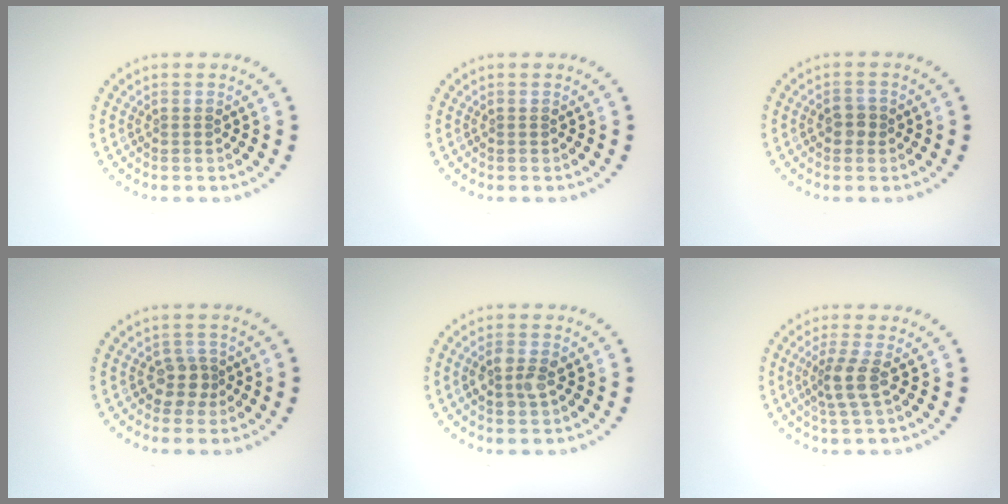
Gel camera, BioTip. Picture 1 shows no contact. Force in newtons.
{"total": 0.0}
{"total": 1.5, "press": 1.5, "slide": 0.3}
{"total": 2.2, "press": 1.8, "slide": 1.2}
{"total": 2.3, "press": 2.3, "slide": 0.2}
{"total": 2.6, "press": 2.0, "slide": 1.7}